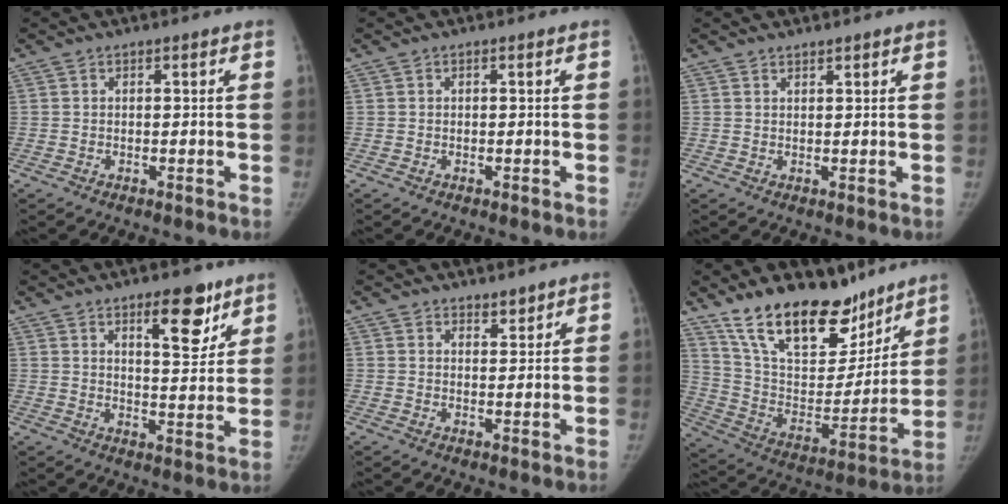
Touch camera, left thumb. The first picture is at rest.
{"total": 0.0}
{"total": 1.1, "force": [1.1, 0.2, 0.3], "torque": [0.000, -0.008, 0.019]}
{"total": 9.8, "force": [6.1, 3.7, 6.7], "torque": [-0.069, -0.040, 0.093]}
{"total": 2.3, "force": [2.1, 1.0, 0.5], "torque": [0.008, -0.015, 0.030]}
{"total": 25.0, "force": [18.1, 11.4, 13.0], "torque": [-0.176, -0.081, 0.308]}